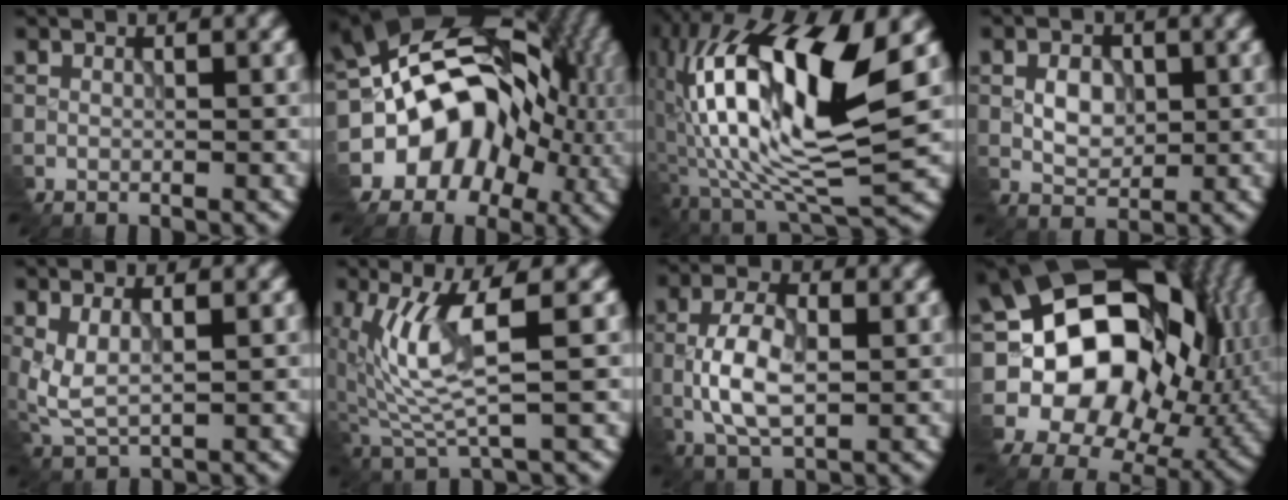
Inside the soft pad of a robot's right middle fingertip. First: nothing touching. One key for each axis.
{"total": 14.6, "fx": -2.6, "fy": 11.9, "fz": 8.0, "tx": -0.124, "ty": -0.001, "tz": -0.056}
{"total": 16.4, "fx": 1.7, "fy": 5.9, "fz": 15.2, "tx": -0.282, "ty": 0.016, "tz": 0.027}
{"total": 2.6, "fx": -0.5, "fy": 1.8, "fz": 1.7, "tx": -0.029, "ty": 0.000, "tz": -0.006}
{"total": 3.1, "fx": 0.4, "fy": 1.4, "fz": 2.7, "tx": -0.067, "ty": -0.005, "tz": 0.014}
{"total": 7.2, "fx": 0.9, "fy": 2.1, "fz": 6.8, "tx": -0.154, "ty": -0.003, "tz": 0.027}
{"total": 5.8, "fx": -1.5, "fy": 2.8, "fz": 4.8, "tx": -0.106, "ty": 0.001, "tz": -0.025}
{"total": 18.7, "fx": 1.4, "fy": 14.9, "fz": 11.2, "tx": -0.207, "ty": 0.012, "tz": 0.043}